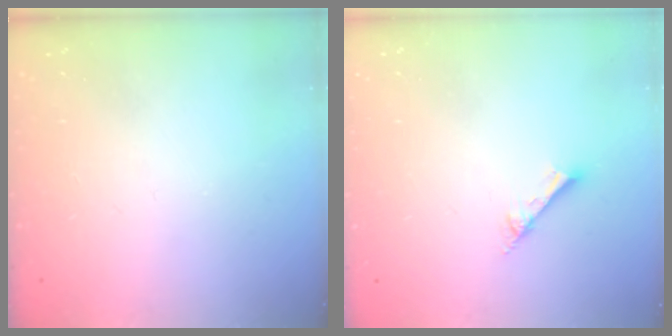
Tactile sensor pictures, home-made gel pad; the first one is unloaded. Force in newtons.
{"total": 2.8, "press": 2.7, "slide": 0.4}